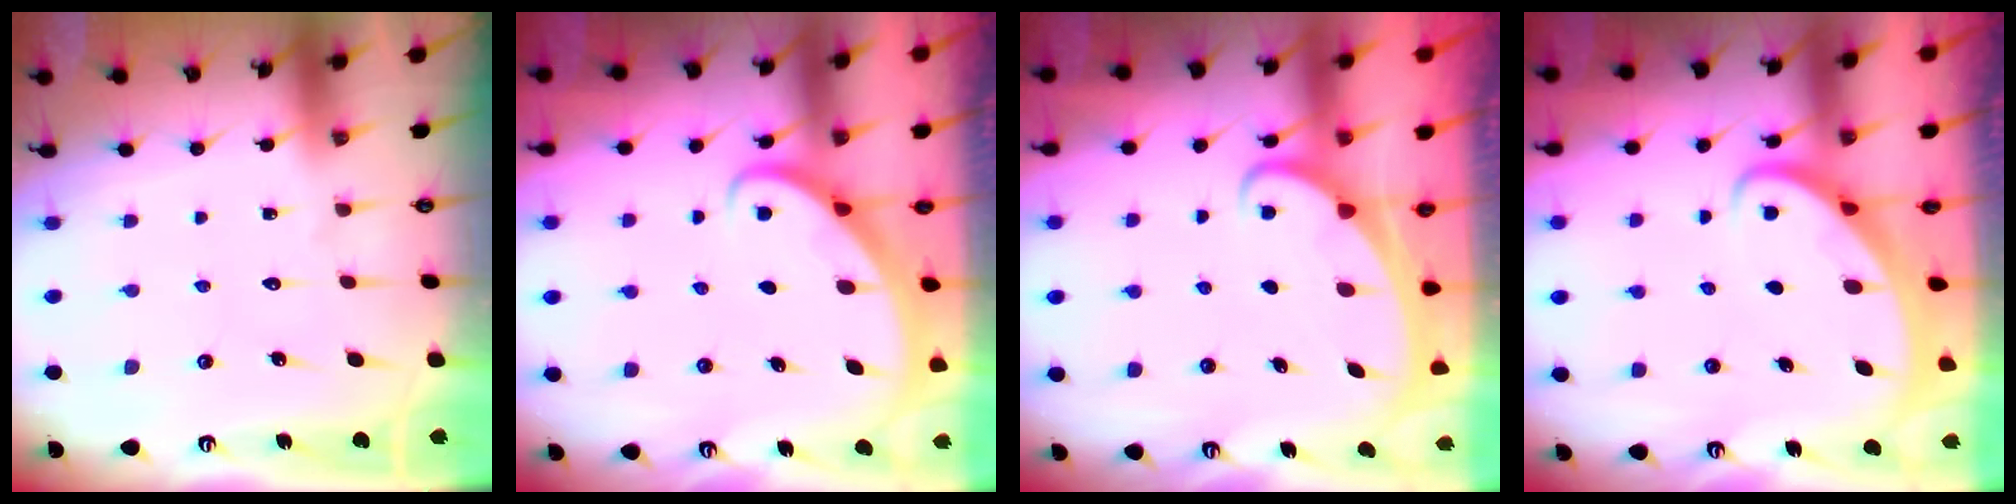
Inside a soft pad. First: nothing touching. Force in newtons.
{"total": 2.9, "press": 2.9, "slide": 0.2}
{"total": 1.9, "press": 1.9, "slide": 0.3}
{"total": 3.4, "press": 3.4, "slide": 0.4}